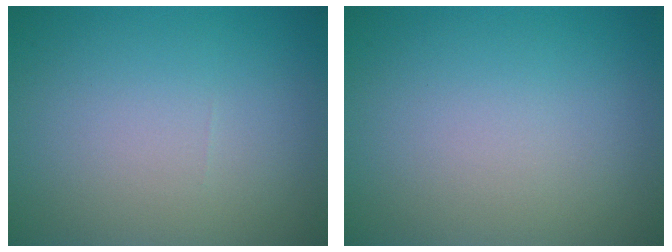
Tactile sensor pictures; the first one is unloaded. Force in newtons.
{"total": 0.0}